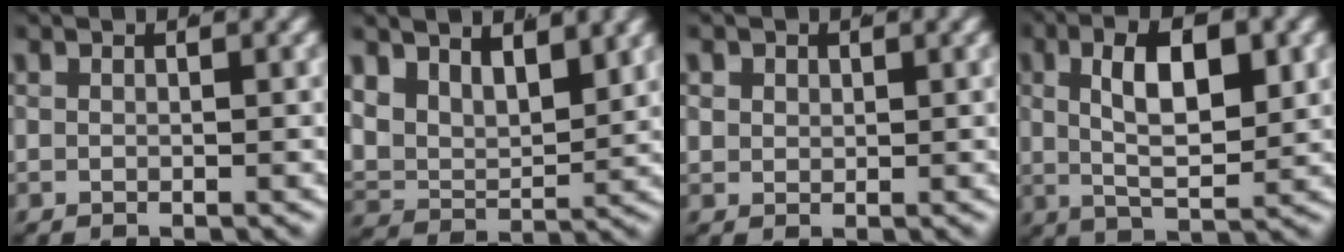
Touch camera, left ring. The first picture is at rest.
{"total": 9.2, "force": [2.6, 7.4, 4.7], "torque": [-0.116, -0.015, 0.028]}
{"total": 1.9, "force": [0.3, 1.8, 0.6], "torque": [-0.031, -0.013, 0.013]}
{"total": 6.3, "force": [0.4, 2.9, 5.6], "torque": [-0.093, -0.009, 0.007]}